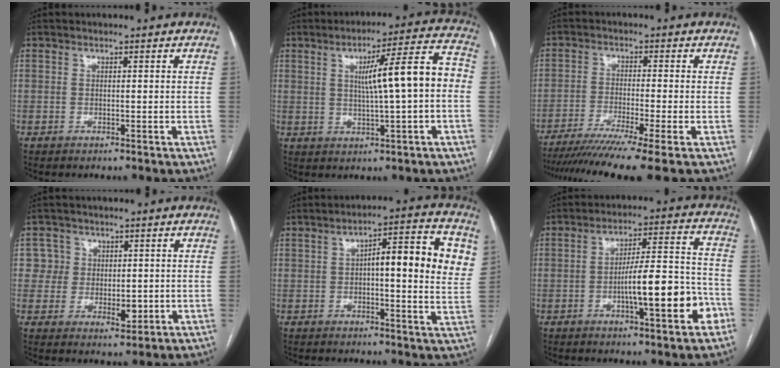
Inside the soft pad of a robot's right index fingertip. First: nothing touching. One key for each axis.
{"total": 11.4, "fx": 0.4, "fy": 0.9, "fz": 11.4, "tx": -0.165, "ty": 0.028, "tz": 0.007}
{"total": 12.1, "fx": -9.3, "fy": -1.6, "fz": 7.7, "tx": -0.118, "ty": -0.031, "tz": -0.145}
{"total": 5.5, "fx": 0.7, "fy": 5.3, "fz": 1.3, "tx": -0.005, "ty": 0.006, "tz": 0.014}
{"total": 13.4, "fx": 2.9, "fy": 3.0, "fz": 12.7, "tx": -0.166, "ty": 0.027, "tz": 0.034}
{"total": 13.3, "fx": -4.6, "fy": 2.1, "fz": 12.3, "tx": -0.188, "ty": 0.016, "tz": -0.064}